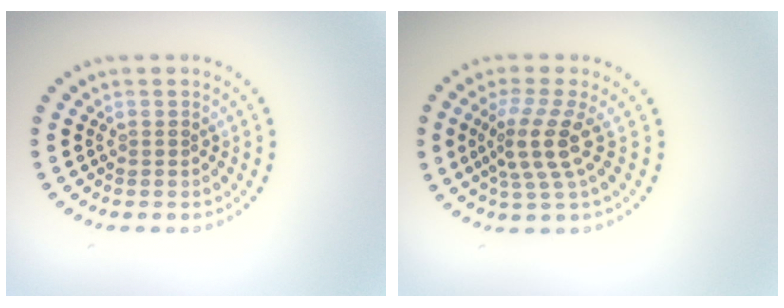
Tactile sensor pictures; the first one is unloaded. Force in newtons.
{"total": 3.8, "press": 2.9, "slide": 2.4}